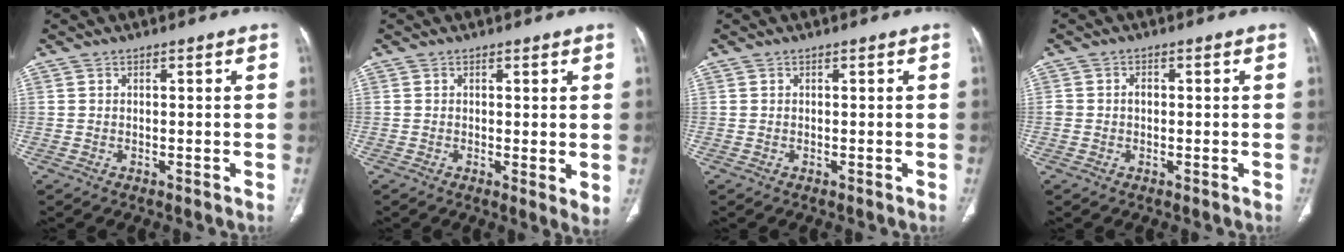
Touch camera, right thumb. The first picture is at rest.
{"total": 3.2, "force": [0.3, 0.9, 3.1], "torque": [-0.052, -0.014, 0.005]}
{"total": 0.0}
{"total": 1.6, "force": [0.0, 1.2, 1.0], "torque": [-0.015, 0.006, 0.001]}